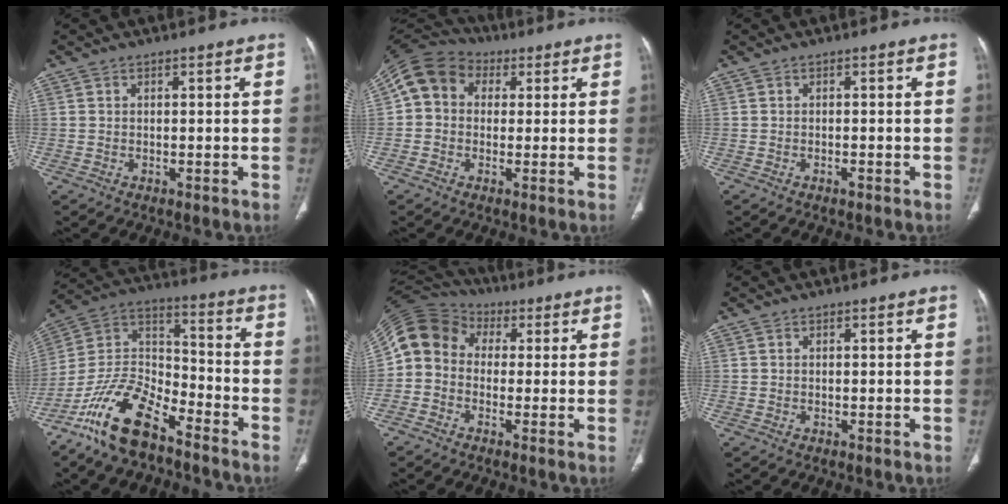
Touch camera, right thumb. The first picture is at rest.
{"total": 9.7, "force": [1.6, 8.3, 4.8], "torque": [-0.077, 0.029, 0.013]}
{"total": 0.8, "force": [-0.5, 0.2, 0.5], "torque": [-0.011, 0.004, -0.007]}
{"total": 15.7, "force": [-11.1, 6.2, 9.1], "torque": [-0.158, 0.076, -0.214]}
{"total": 10.2, "force": [0.0, 8.7, 5.3], "torque": [-0.097, 0.036, -0.021]}
{"total": 0.0}